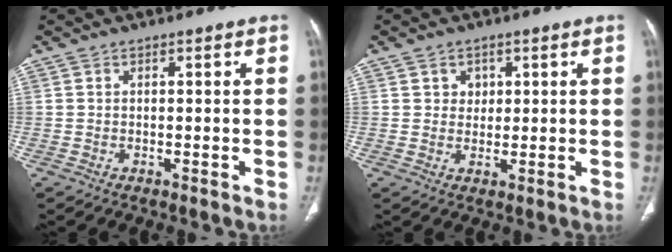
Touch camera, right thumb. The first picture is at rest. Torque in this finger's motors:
{"motor_torque": [-0.12, 0.11, -0.36, 0.15, 0.07]}